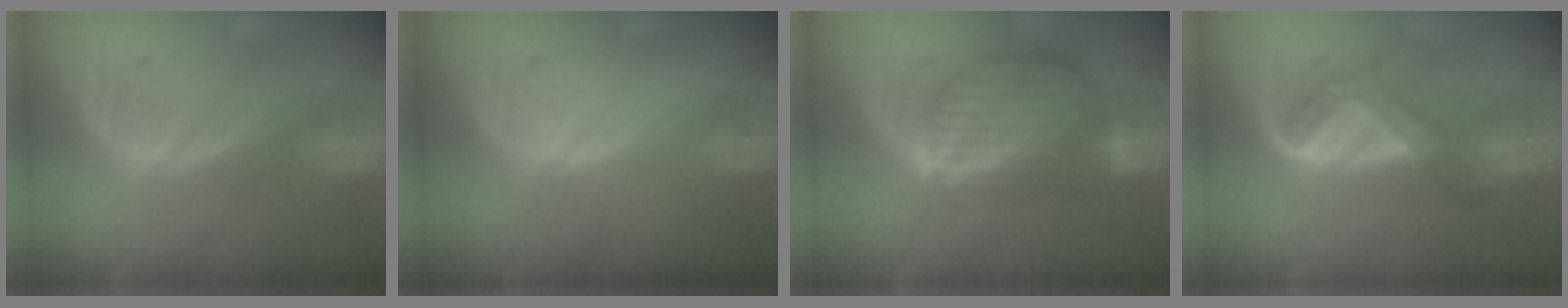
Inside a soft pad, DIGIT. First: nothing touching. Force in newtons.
{"total": 0.0}
{"total": 9.0, "press": 7.7, "slide": 4.7}
{"total": 5.3, "press": 5.0, "slide": 1.9}